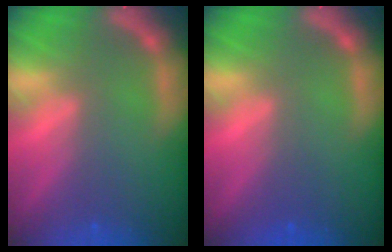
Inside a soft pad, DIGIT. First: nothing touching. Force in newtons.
{"total": 0.9}